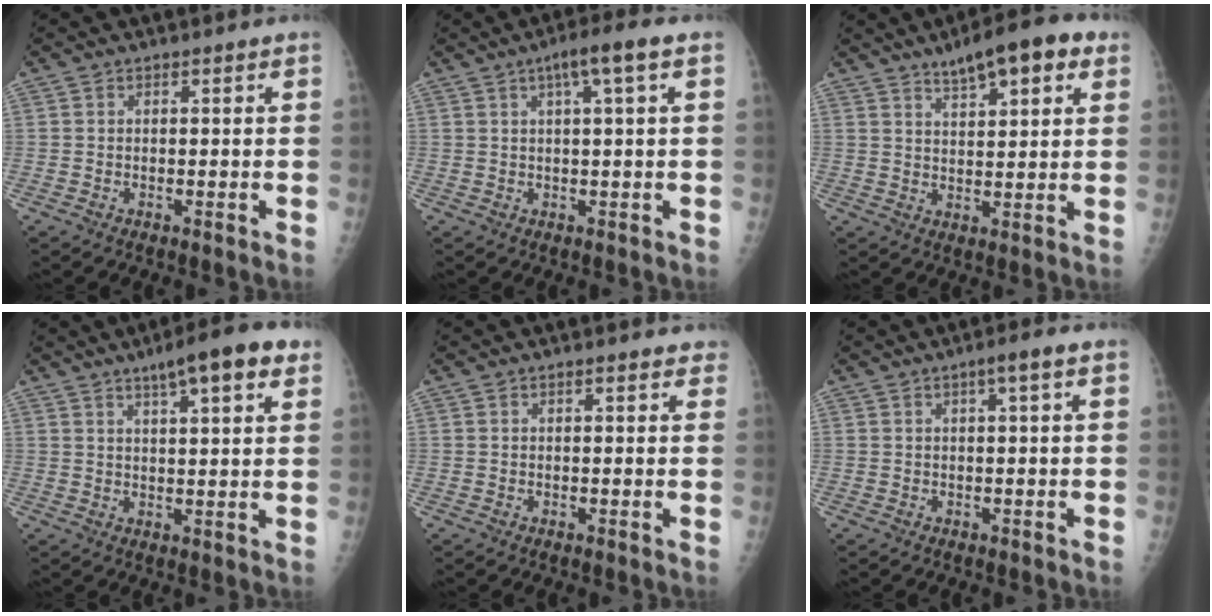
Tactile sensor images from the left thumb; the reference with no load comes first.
{"total": 5.5, "force": [2.2, 0.1, 5.0], "torque": [-0.088, 0.012, 0.037]}
{"total": 11.0, "force": [6.4, 3.6, 8.1], "torque": [-0.096, -0.009, 0.092]}
{"total": 10.6, "force": [6.2, 2.2, 8.4], "torque": [-0.108, -0.010, 0.085]}
{"total": 2.1, "force": [1.5, 0.8, 1.3], "torque": [-0.002, 0.002, 0.013]}
{"total": 2.8, "force": [1.1, 0.1, 2.5], "torque": [-0.046, 0.006, 0.018]}